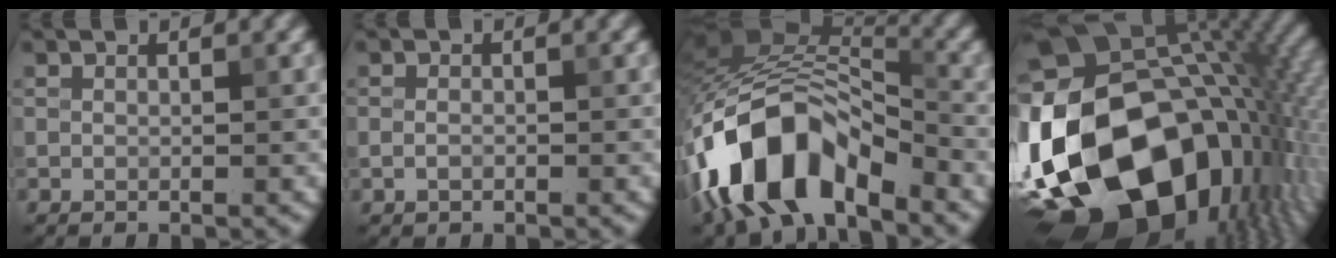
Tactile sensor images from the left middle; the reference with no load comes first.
{"total": 1.0, "force": [-0.3, 0.7, 0.6], "torque": [-0.013, 0.000, -0.008]}
{"total": 11.6, "force": [-6.3, 5.8, 7.7], "torque": [-0.140, 0.005, -0.121]}
{"total": 21.9, "force": [-4.8, 14.6, 15.6], "torque": [-0.299, -0.014, -0.082]}